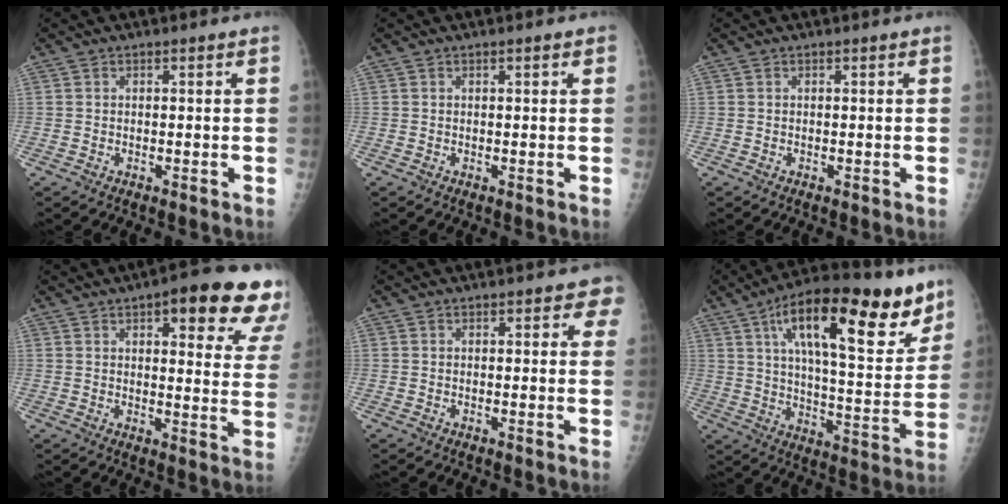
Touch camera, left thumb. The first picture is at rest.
{"total": 1.0, "force": [0.6, 0.3, 0.8], "torque": [-0.012, 0.000, 0.006]}
{"total": 0.0}
{"total": 18.4, "force": [11.1, 5.6, 13.6], "torque": [-0.131, -0.037, 0.122]}
{"total": 3.1, "force": [1.7, 1.6, 2.1], "torque": [0.004, -0.002, 0.010]}
{"total": 26.0, "force": [13.7, 9.1, 20.2], "torque": [-0.276, -0.027, 0.214]}